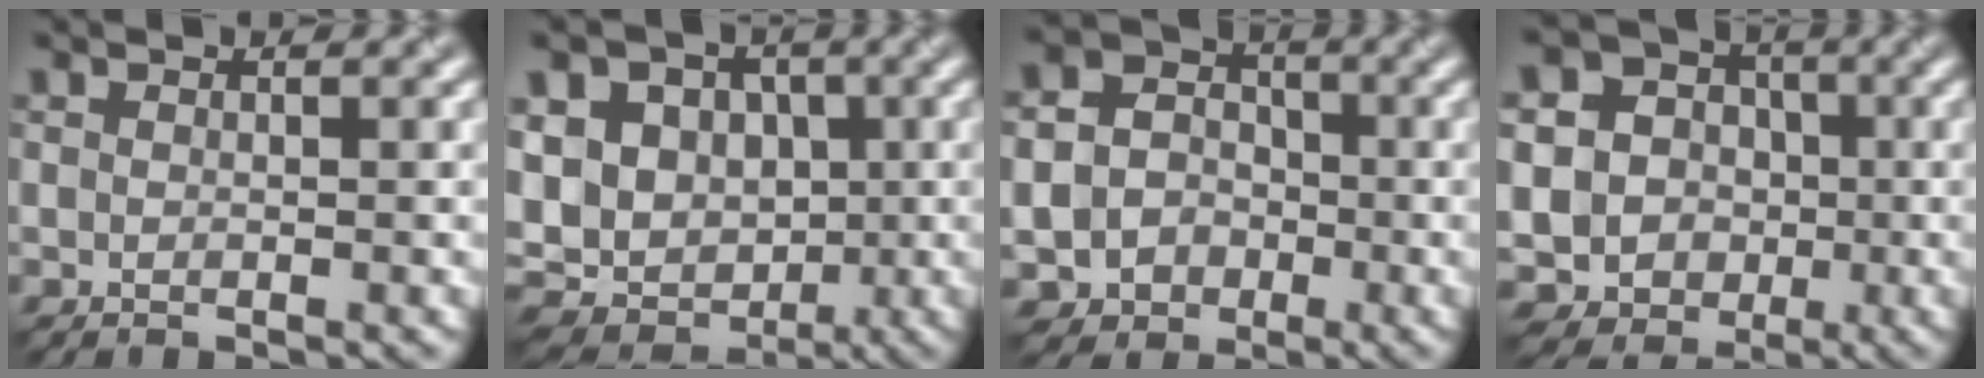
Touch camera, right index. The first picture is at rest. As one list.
[{"total": 14.8, "force": [1.1, 12.7, 7.5], "torque": [-0.146, 0.023, 0.007]}, {"total": 7.8, "force": [-2.6, 6.9, 2.6], "torque": [-0.040, -0.019, -0.055]}, {"total": 9.4, "force": [-1.9, 8.9, 2.6], "torque": [-0.062, 0.009, -0.055]}]